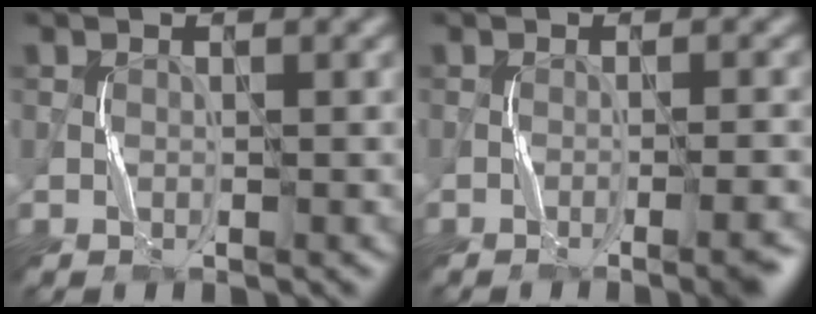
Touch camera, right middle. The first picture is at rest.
{"total": 3.0, "force": [-1.3, 0.4, 2.6], "torque": [-0.028, 0.007, -0.020]}